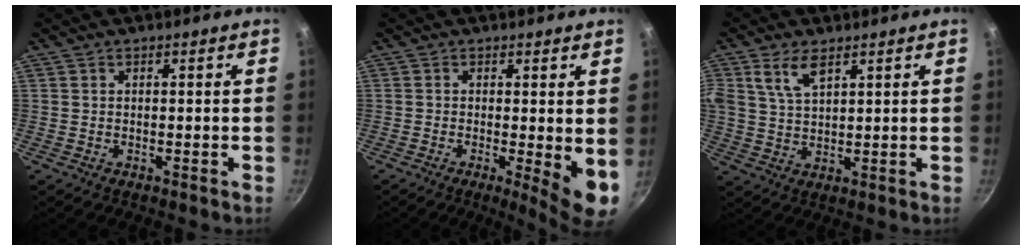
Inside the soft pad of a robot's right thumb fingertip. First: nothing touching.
{"total": 6.6, "force": [-0.5, 1.6, 6.4], "torque": [-0.084, -0.014, -0.005]}
{"total": 6.2, "force": [3.3, 3.1, 4.4], "torque": [-0.081, -0.012, 0.066]}